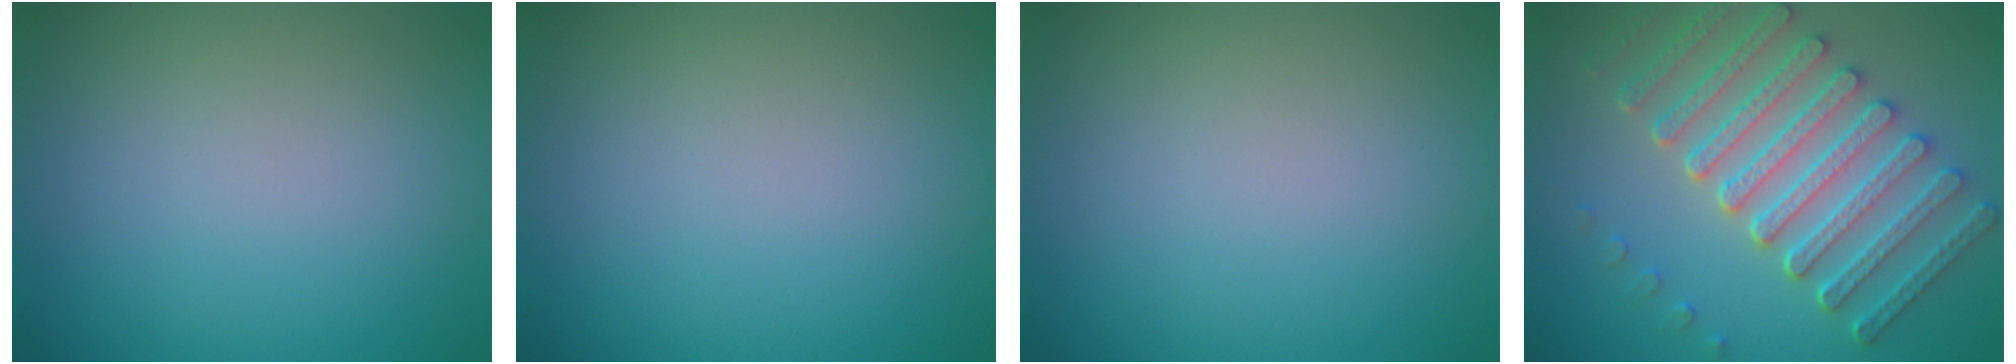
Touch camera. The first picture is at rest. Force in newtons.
{"total": 0.0}
{"total": 0.0}
{"total": 7.9, "press": 6.4, "slide": 4.5}